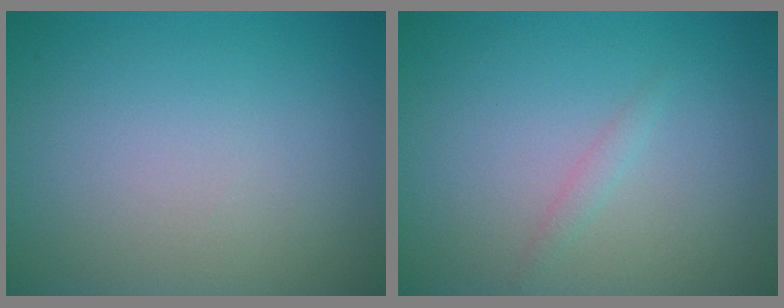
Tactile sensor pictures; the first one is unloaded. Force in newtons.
{"total": 0.8, "press": 0.8, "slide": 0.0}